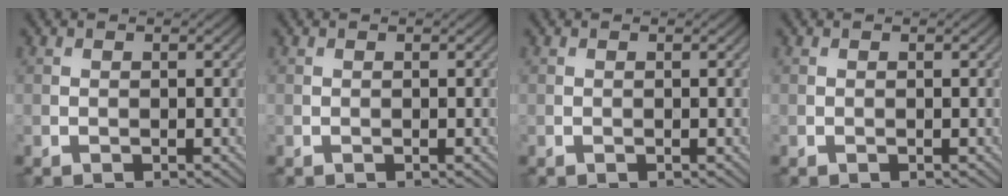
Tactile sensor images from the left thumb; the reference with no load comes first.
{"total": 0.0}
{"total": 0.0}
{"total": 0.0}